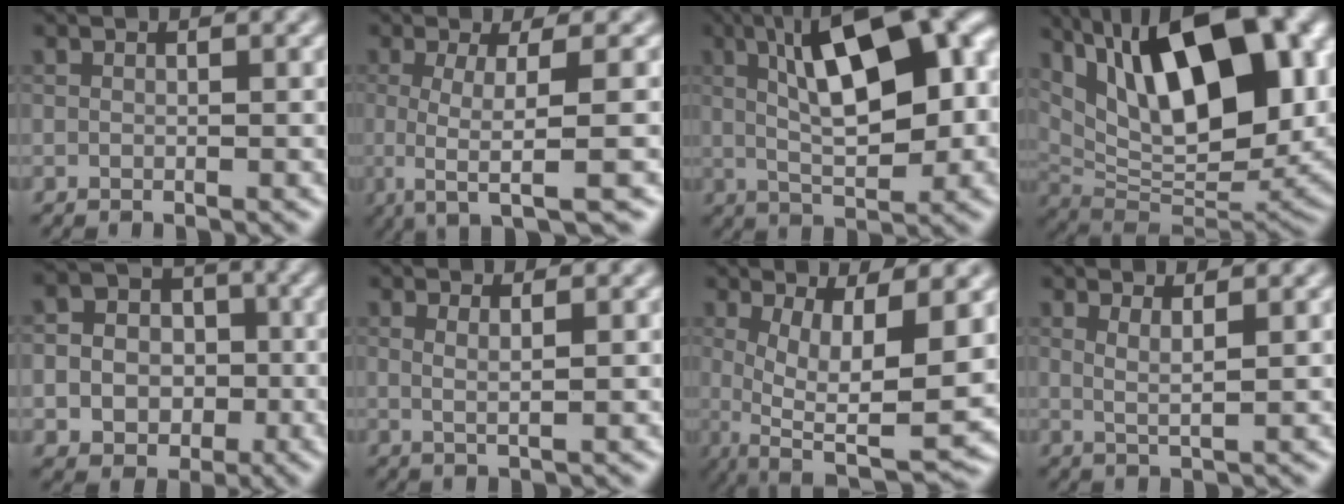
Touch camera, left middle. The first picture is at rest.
{"total": 5.5, "force": [-1.4, 1.0, 5.2], "torque": [-0.081, -0.008, -0.023]}
{"total": 12.8, "force": [2.4, 4.5, 11.7], "torque": [-0.164, 0.019, 0.034]}
{"total": 15.9, "force": [5.6, 7.4, 12.9], "torque": [-0.202, 0.010, 0.098]}
{"total": 7.6, "force": [-1.2, 6.9, 2.8], "torque": [-0.054, 0.015, -0.039]}
{"total": 1.3, "force": [0.1, 0.4, 1.2], "torque": [-0.018, 0.000, 0.002]}
{"total": 9.7, "force": [0.4, 2.8, 9.3], "torque": [-0.149, -0.012, 0.016]}
{"total": 1.6, "force": [0.6, 0.4, 1.4], "torque": [-0.022, -0.003, 0.011]}